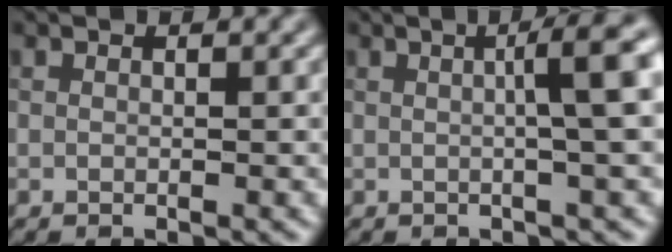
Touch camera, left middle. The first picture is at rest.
{"total": 5.4, "force": [0.7, 1.2, 5.2], "torque": [-0.054, 0.018, 0.009]}